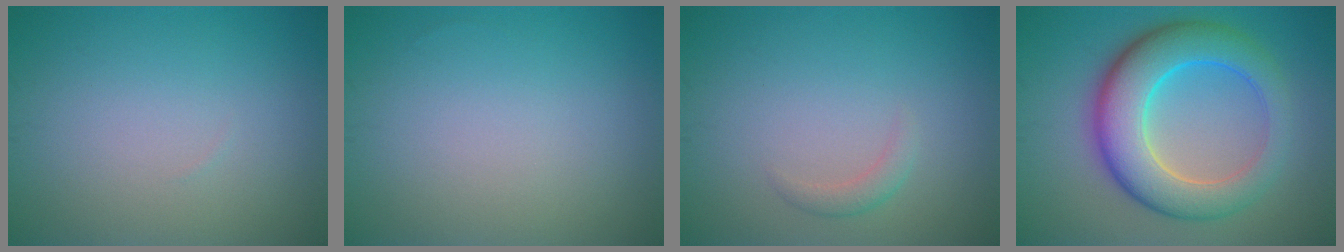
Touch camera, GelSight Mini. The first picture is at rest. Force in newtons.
{"total": 0.0}
{"total": 1.2, "press": 1.2, "slide": 0.1}
{"total": 8.9, "press": 8.9, "slide": 0.1}